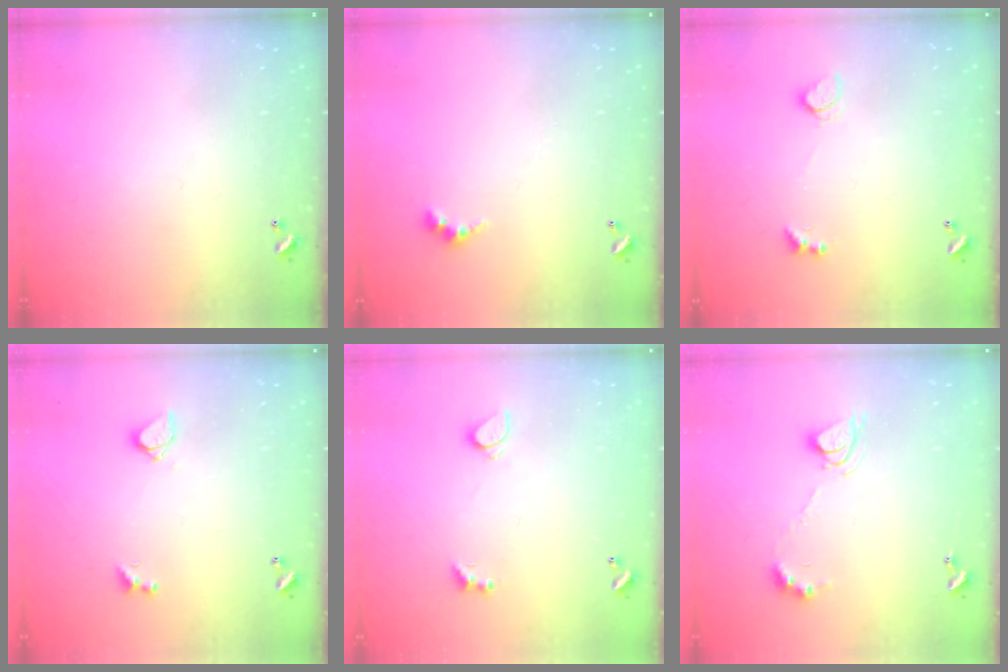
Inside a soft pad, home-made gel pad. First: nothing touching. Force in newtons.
{"total": 2.4, "press": 2.4, "slide": 0.5}
{"total": 2.3, "press": 1.9, "slide": 1.1}
{"total": 4.3, "press": 4.2, "slide": 0.8}
{"total": 2.2, "press": 2.1, "slide": 0.6}
{"total": 7.8, "press": 7.7, "slide": 0.9}